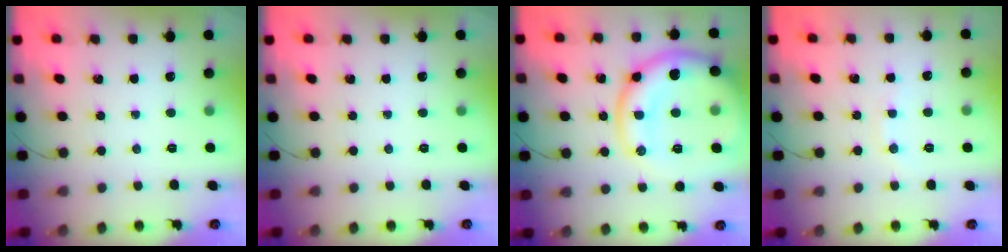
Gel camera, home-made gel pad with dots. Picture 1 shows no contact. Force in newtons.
{"total": 0.0}
{"total": 20.3, "press": 20.1, "slide": 2.4}
{"total": 3.6, "press": 3.4, "slide": 1.0}